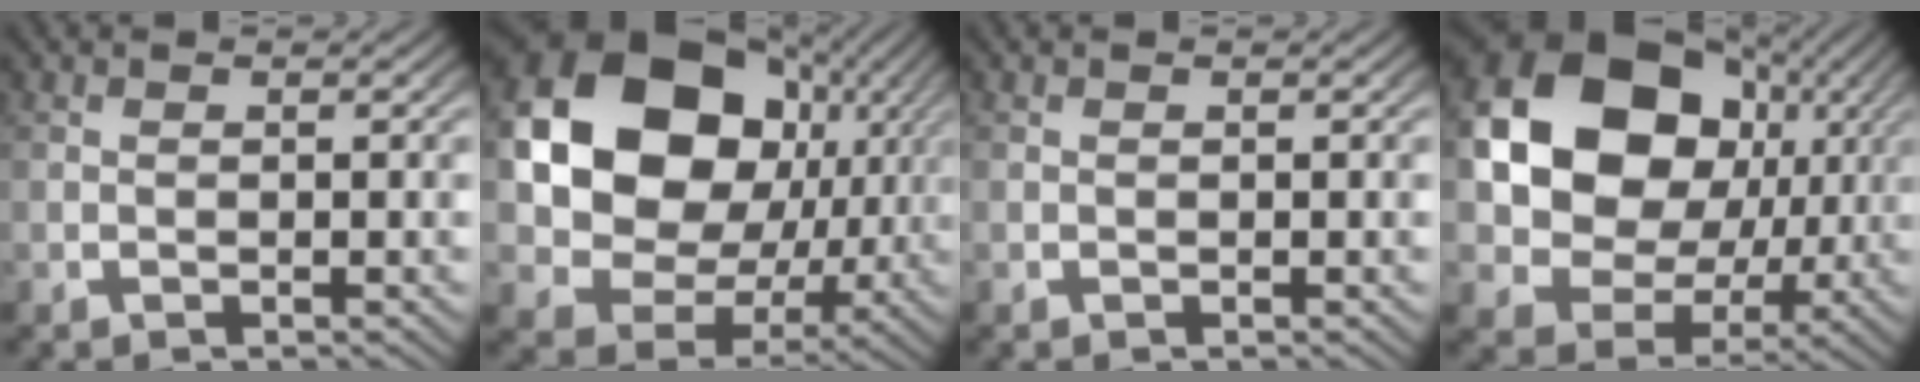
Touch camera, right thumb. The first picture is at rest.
{"total": 19.4, "force": [2.0, 14.3, 13.0], "torque": [-0.264, -0.030, 0.041]}
{"total": 0.0}
{"total": 17.5, "force": [2.0, 13.1, 11.5], "torque": [-0.235, -0.024, 0.040]}